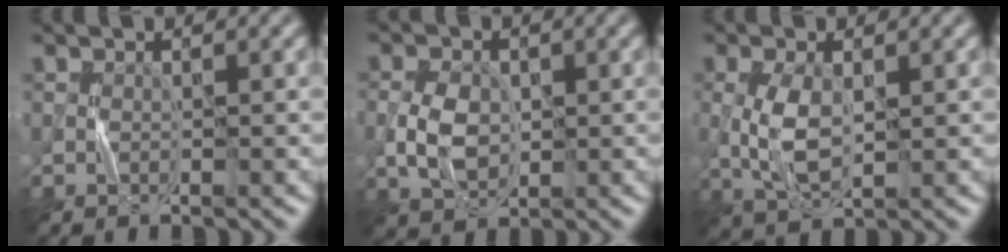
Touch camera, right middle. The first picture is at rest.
{"total": 3.5, "force": [-0.1, 2.5, 2.4], "torque": [-0.048, 0.001, -0.001]}
{"total": 3.8, "force": [0.1, 1.9, 3.3], "torque": [-0.080, -0.001, 0.008]}